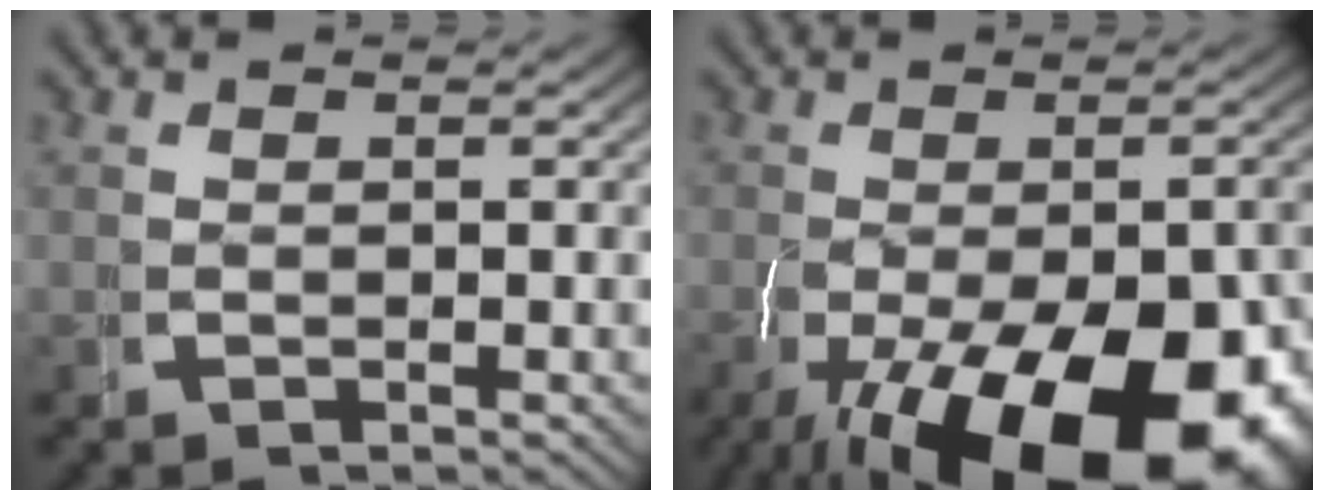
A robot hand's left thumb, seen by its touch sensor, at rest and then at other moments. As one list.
[{"total": 15.8, "force": [-6.2, 8.2, 12.0], "torque": [-0.209, -0.071, -0.057]}]